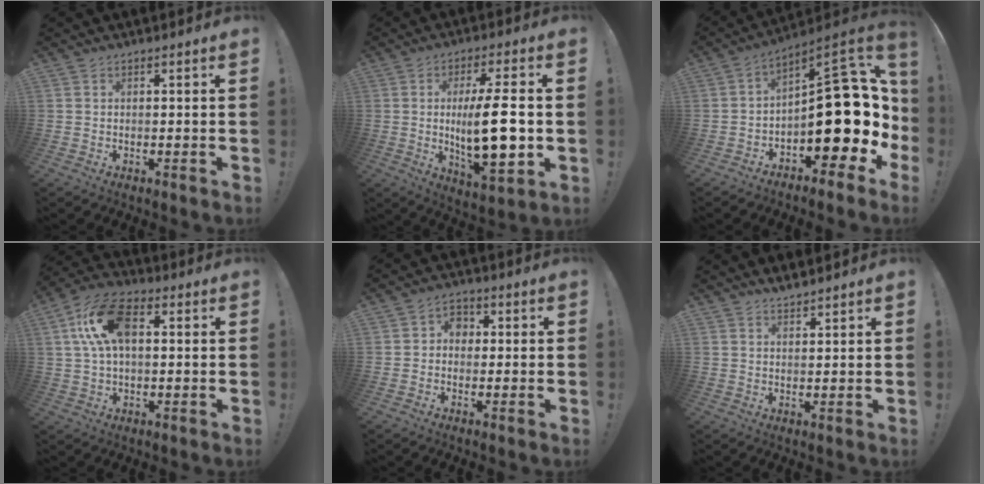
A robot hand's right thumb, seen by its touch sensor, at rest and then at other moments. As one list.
[{"total": 16.3, "force": [0.2, 4.5, 15.7], "torque": [-0.269, -0.014, -0.004]}, {"total": 21.0, "force": [-1.9, 10.8, 17.9], "torque": [-0.218, 0.009, -0.015]}, {"total": 14.8, "force": [3.5, 8.7, 11.5], "torque": [-0.220, 0.009, 0.063]}, {"total": 4.7, "force": [0.3, 4.0, 2.4], "torque": [-0.034, 0.008, 0.004]}, {"total": 2.6, "force": [2.6, 0.1, 0.6], "torque": [-0.006, -0.019, 0.046]}]